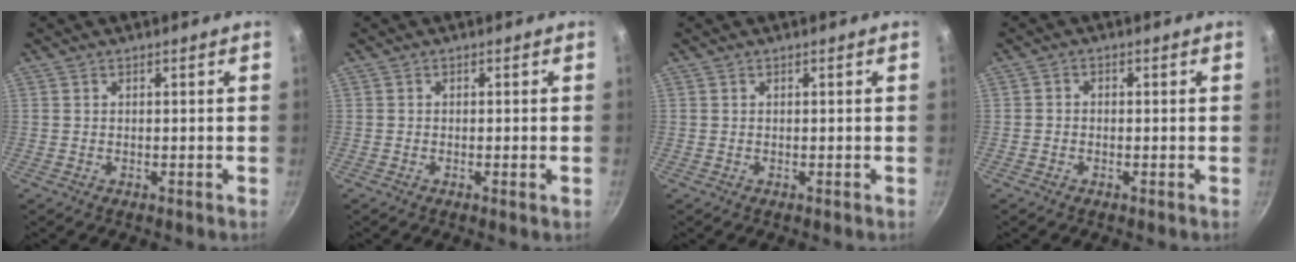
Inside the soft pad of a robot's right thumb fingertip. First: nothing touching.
{"total": 1.0, "force": [-0.4, 0.0, 1.0], "torque": [-0.023, 0.001, -0.007]}
{"total": 0.0}
{"total": 1.1, "force": [-0.6, 0.8, 0.5], "torque": [-0.012, 0.007, -0.014]}